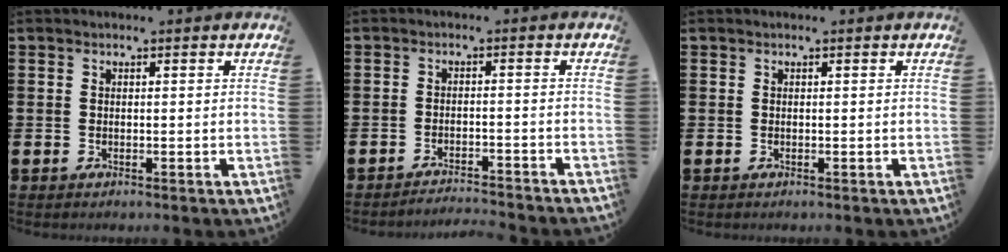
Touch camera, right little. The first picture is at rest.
{"total": 2.2, "force": [-2.2, -0.3, 0.0], "torque": [-0.002, 0.005, -0.048]}
{"total": 0.0}